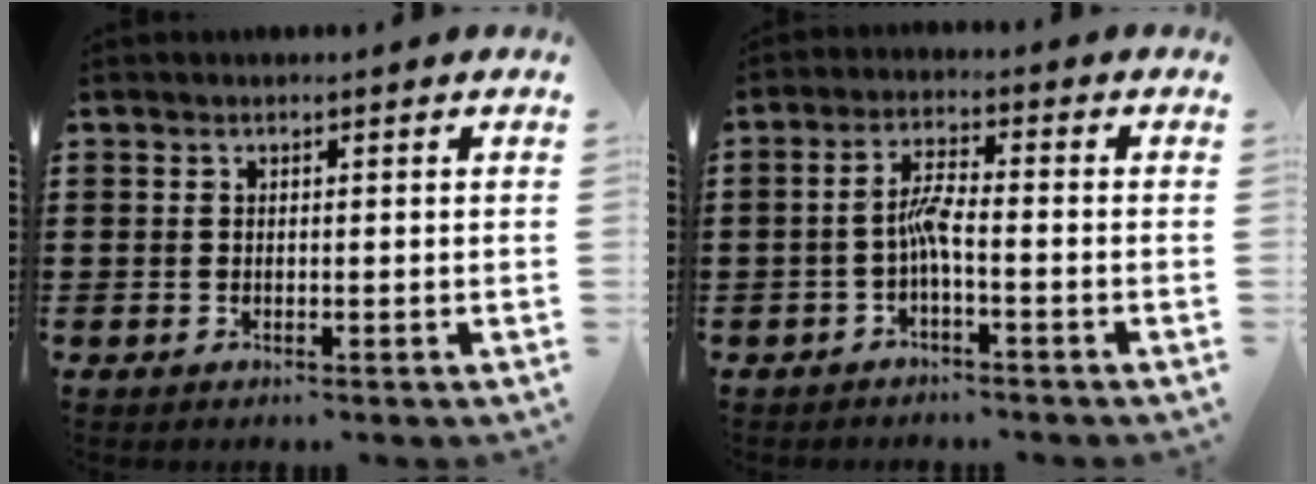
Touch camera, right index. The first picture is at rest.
{"total": 3.9, "force": [-1.5, 0.3, 3.6], "torque": [-0.075, 0.001, -0.032]}